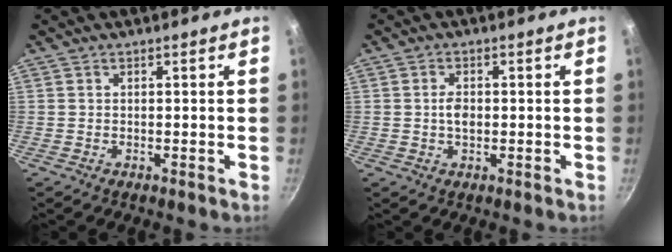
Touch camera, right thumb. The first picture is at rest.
{"total": 2.9, "force": [-0.1, 1.8, 2.3], "torque": [-0.035, 0.006, -0.003]}